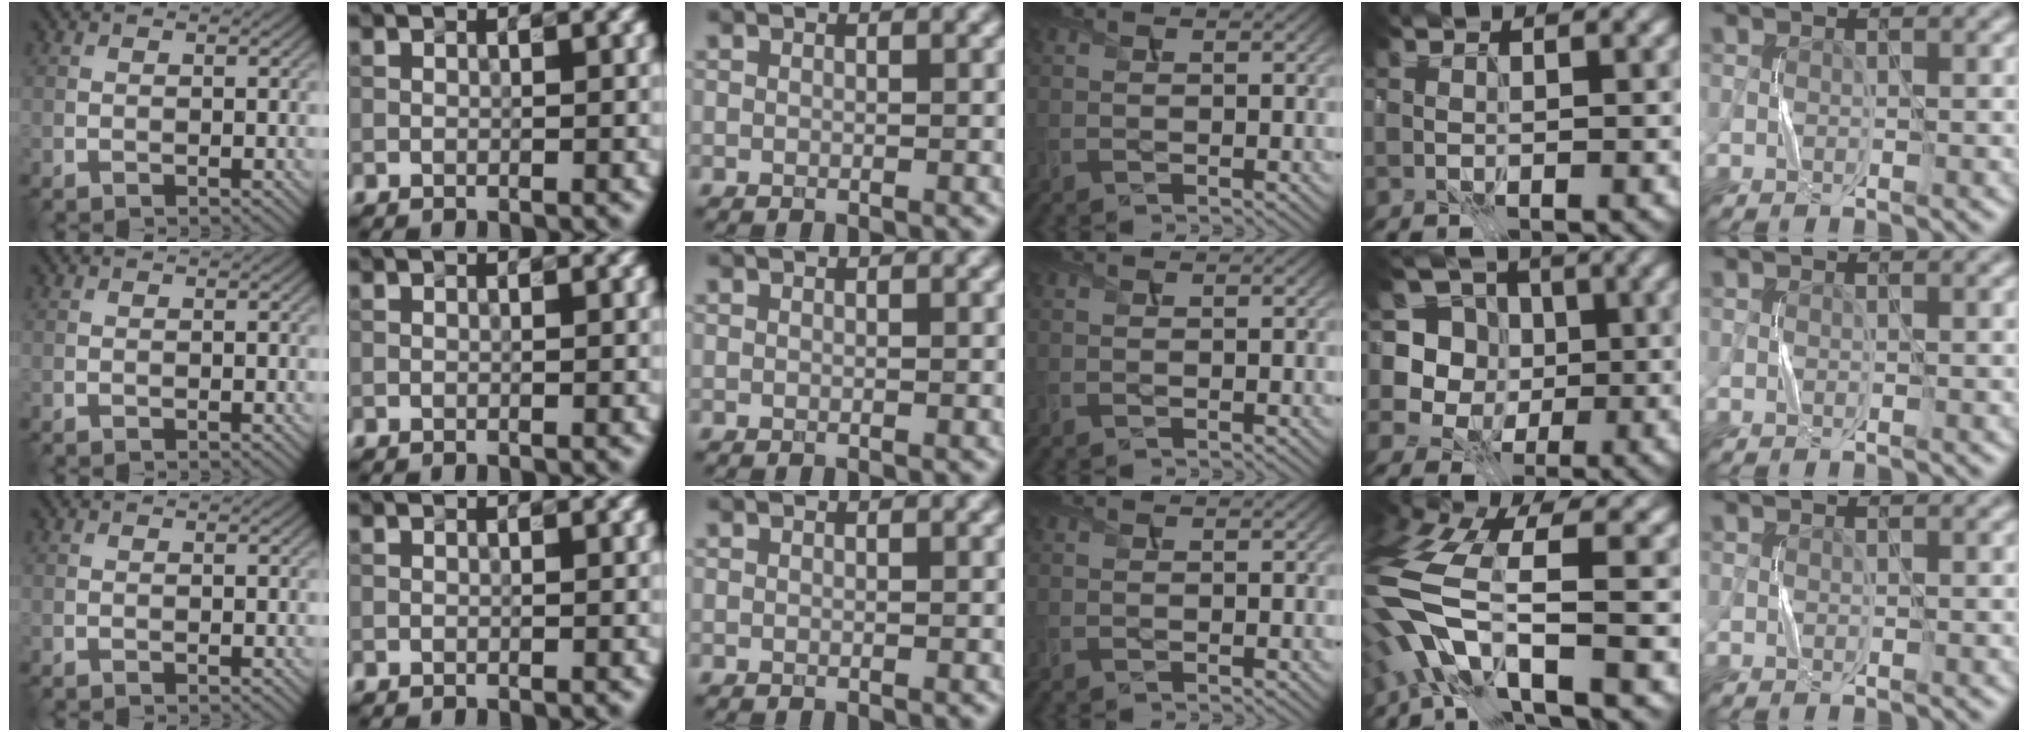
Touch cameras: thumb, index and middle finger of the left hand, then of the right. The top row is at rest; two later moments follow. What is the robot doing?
{"motion": "press", "object": "sticky note"}